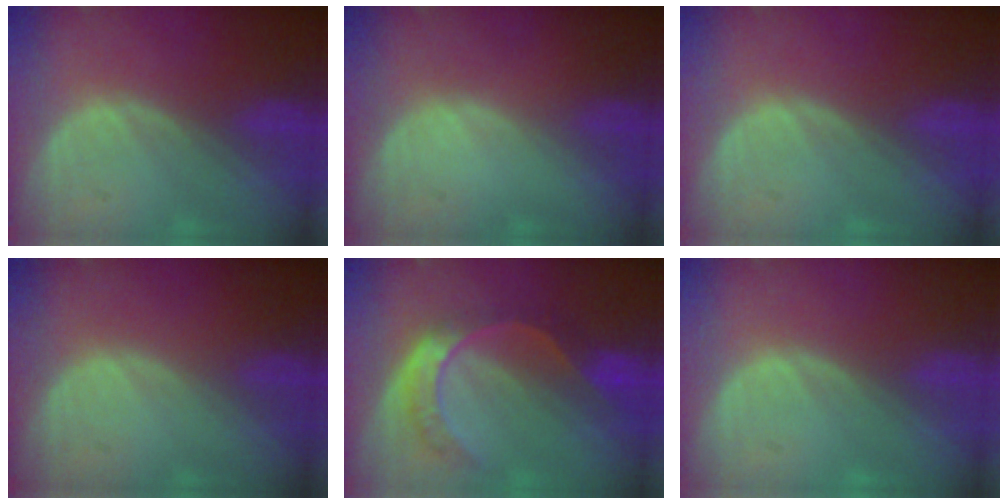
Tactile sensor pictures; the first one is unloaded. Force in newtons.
{"total": 0.0}
{"total": 0.0}
{"total": 0.0}
{"total": 7.9, "press": 6.5, "slide": 4.4}
{"total": 0.7, "press": 0.0, "slide": 0.7}